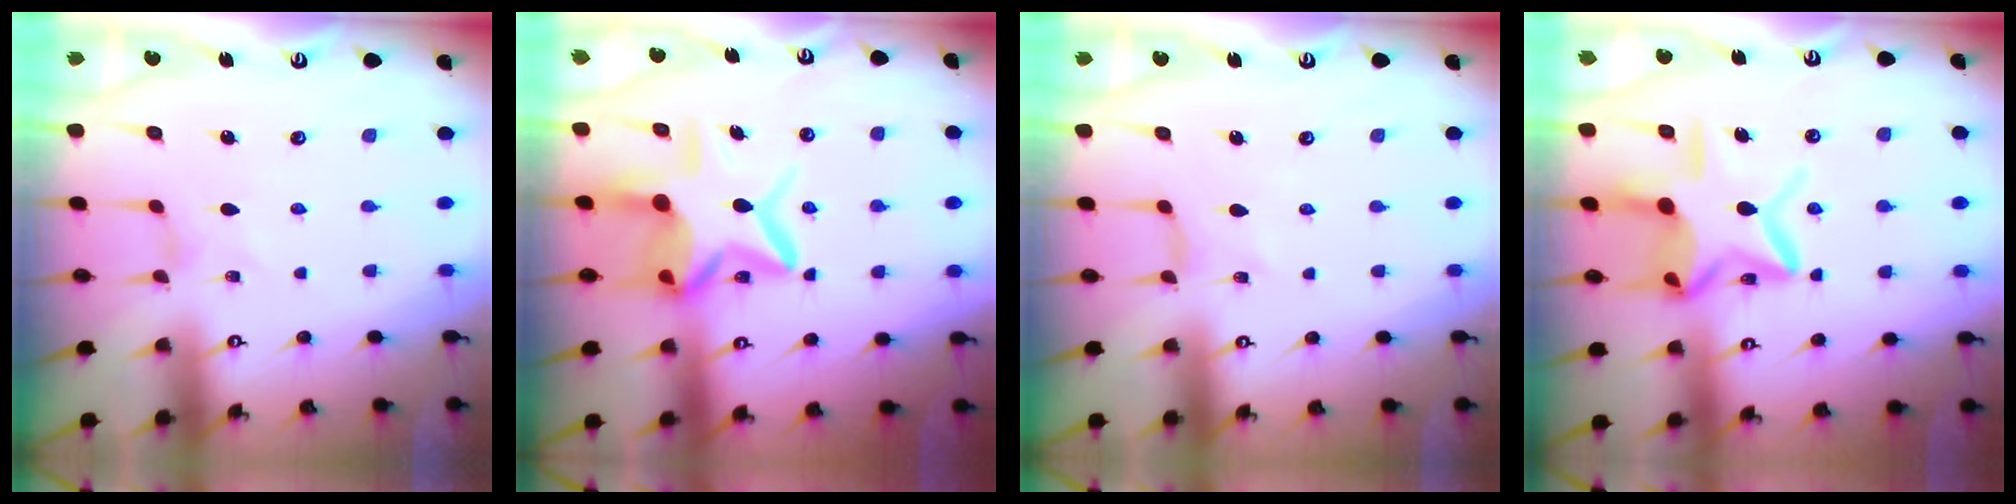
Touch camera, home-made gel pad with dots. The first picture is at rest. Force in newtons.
{"total": 13.5, "press": 13.4, "slide": 1.1}
{"total": 1.6, "press": 1.6, "slide": 0.1}
{"total": 15.3, "press": 15.3, "slide": 1.2}